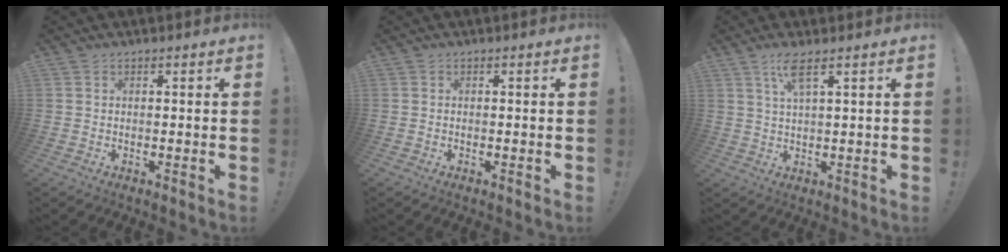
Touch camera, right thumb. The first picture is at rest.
{"total": 0.0}
{"total": 5.4, "force": [2.8, 0.7, 4.5], "torque": [-0.093, -0.001, 0.048]}